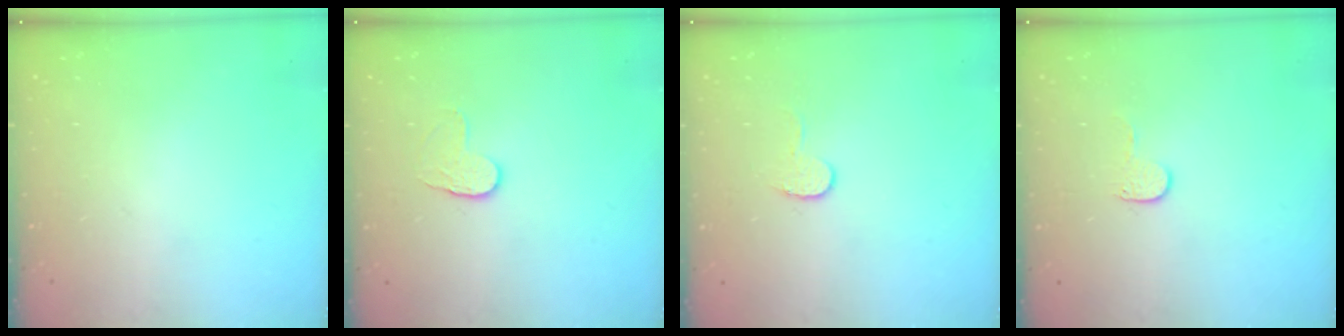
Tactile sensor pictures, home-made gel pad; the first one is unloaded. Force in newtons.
{"total": 4.3, "press": 4.3, "slide": 0.4}
{"total": 6.2, "press": 6.1, "slide": 0.6}
{"total": 3.8, "press": 3.8, "slide": 0.4}